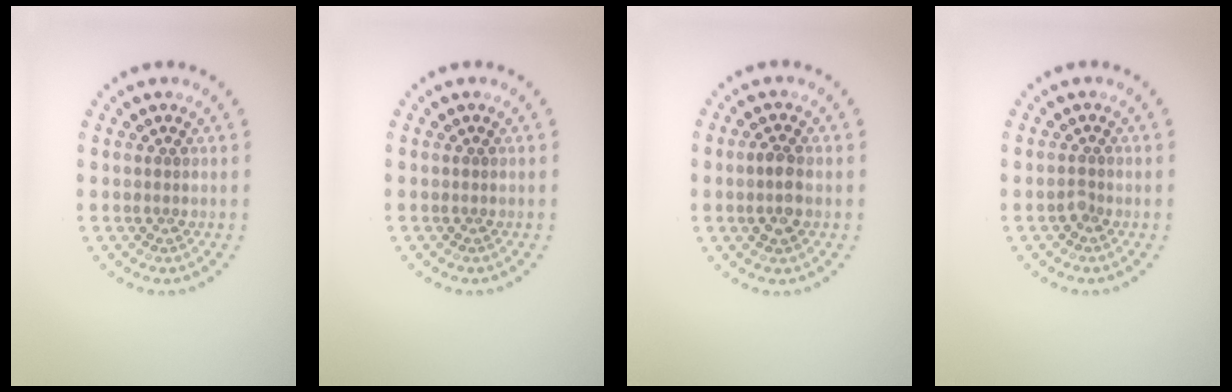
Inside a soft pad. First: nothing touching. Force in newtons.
{"total": 0.0}
{"total": 2.1, "press": 2.1, "slide": 0.4}
{"total": 0.7, "press": 0.6, "slide": 0.5}